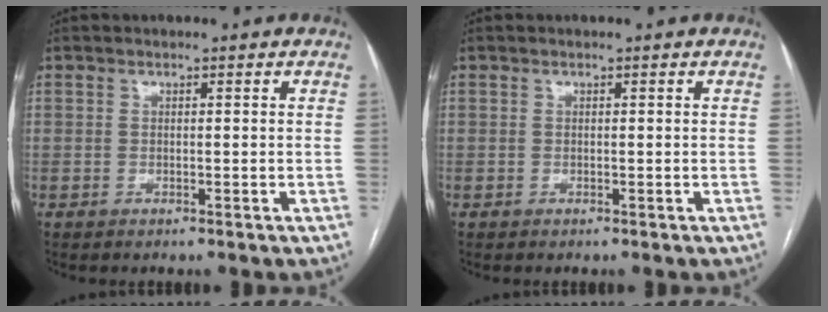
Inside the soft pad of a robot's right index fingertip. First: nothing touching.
{"total": 0.0}